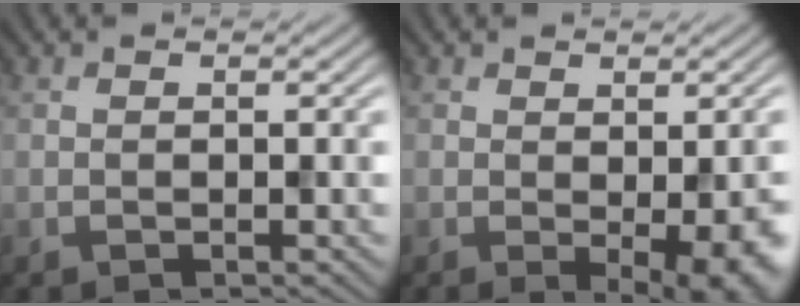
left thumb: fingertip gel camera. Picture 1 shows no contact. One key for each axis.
{"total": 6.3, "fx": -1.6, "fy": 2.2, "fz": 5.7, "tx": -0.079, "ty": -0.028, "tz": -0.002}